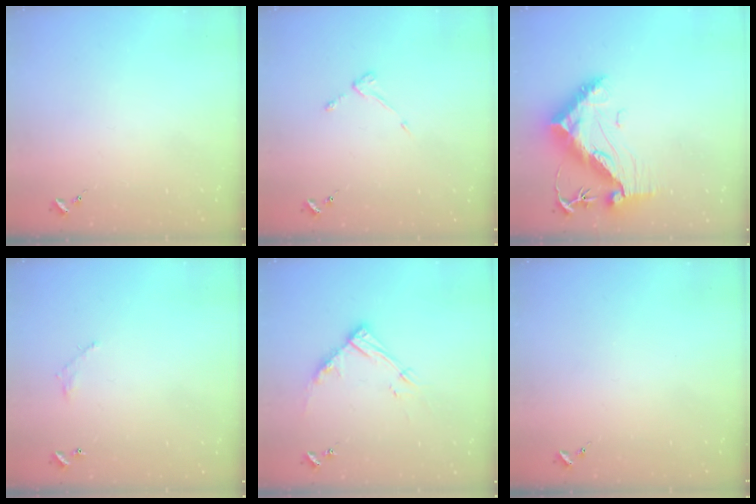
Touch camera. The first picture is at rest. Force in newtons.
{"total": 3.5, "press": 3.4, "slide": 0.5}
{"total": 14.8, "press": 14.7, "slide": 1.3}
{"total": 4.3, "press": 4.3, "slide": 0.2}
{"total": 13.1, "press": 13.0, "slide": 1.3}
{"total": 0.0}